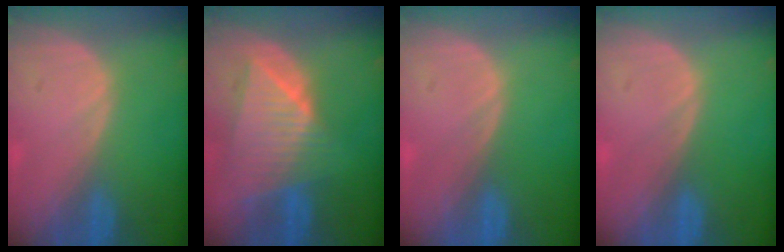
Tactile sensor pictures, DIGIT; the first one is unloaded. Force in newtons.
{"total": 9.1, "press": 8.0, "slide": 4.4}
{"total": 0.0}
{"total": 0.0}